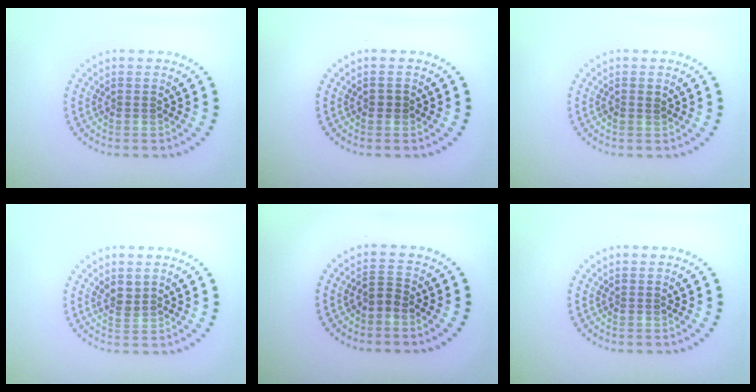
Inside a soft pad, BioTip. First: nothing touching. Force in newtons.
{"total": 0.8, "press": 0.8, "slide": 0.1}
{"total": 0.7, "press": 0.7, "slide": 0.1}
{"total": 1.6, "press": 1.3, "slide": 0.9}
{"total": 1.4, "press": 1.1, "slide": 0.8}
{"total": 0.0}